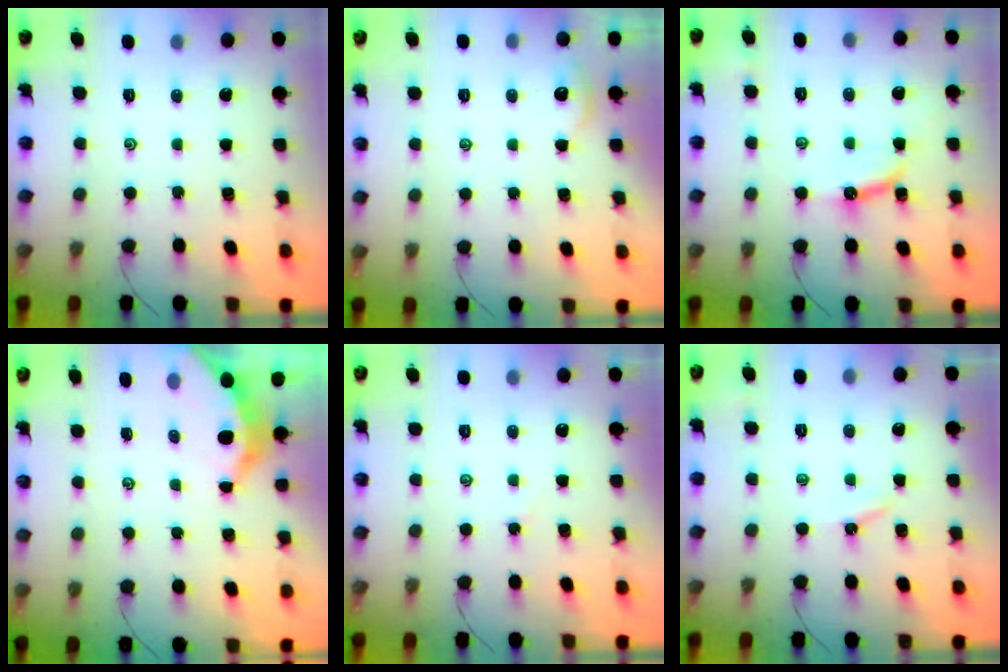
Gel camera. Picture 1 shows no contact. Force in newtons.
{"total": 1.2, "press": 1.2, "slide": 0.2}
{"total": 10.4, "press": 10.4, "slide": 0.6}
{"total": 3.7, "press": 3.7, "slide": 0.4}
{"total": 1.4, "press": 1.4, "slide": 0.4}
{"total": 3.0, "press": 3.0, "slide": 0.4}